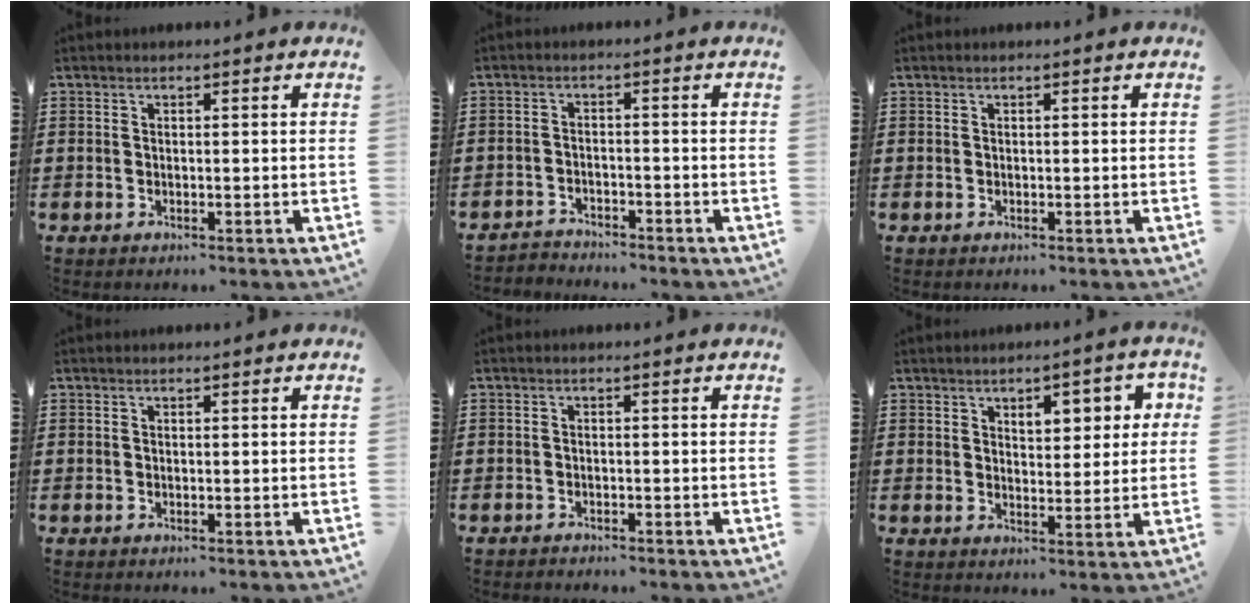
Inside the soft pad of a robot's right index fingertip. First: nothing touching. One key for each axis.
{"total": 2.5, "fx": -2.5, "fy": 0.4, "fz": -0.3, "tx": -0.004, "ty": 0.001, "tz": -0.055}
{"total": 0.0}
{"total": 0.0}
{"total": 1.0, "fx": -1.0, "fy": 0.2, "fz": -0.1, "tx": -0.001, "ty": 0.003, "tz": -0.023}
{"total": 4.8, "fx": 2.1, "fy": 2.6, "fz": 3.5, "tx": -0.052, "ty": 0.003, "tz": 0.028}